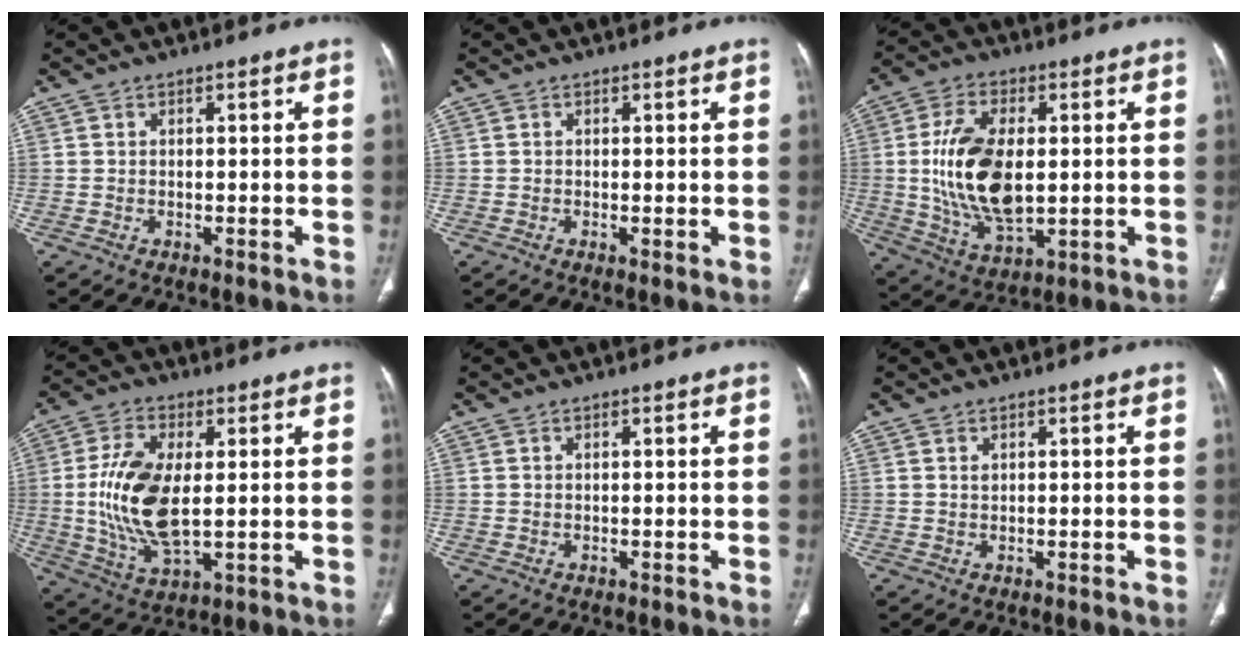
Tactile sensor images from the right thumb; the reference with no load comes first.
{"total": 0.7, "force": [0.0, 0.2, 0.7], "torque": [-0.016, -0.004, -0.002]}
{"total": 16.3, "force": [0.8, 8.7, 13.8], "torque": [-0.261, -0.011, 0.024]}
{"total": 14.2, "force": [0.7, 6.8, 12.5], "torque": [-0.255, -0.011, 0.020]}
{"total": 0.0}
{"total": 0.7, "force": [0.3, 0.4, 0.4], "torque": [-0.006, 0.001, 0.008]}